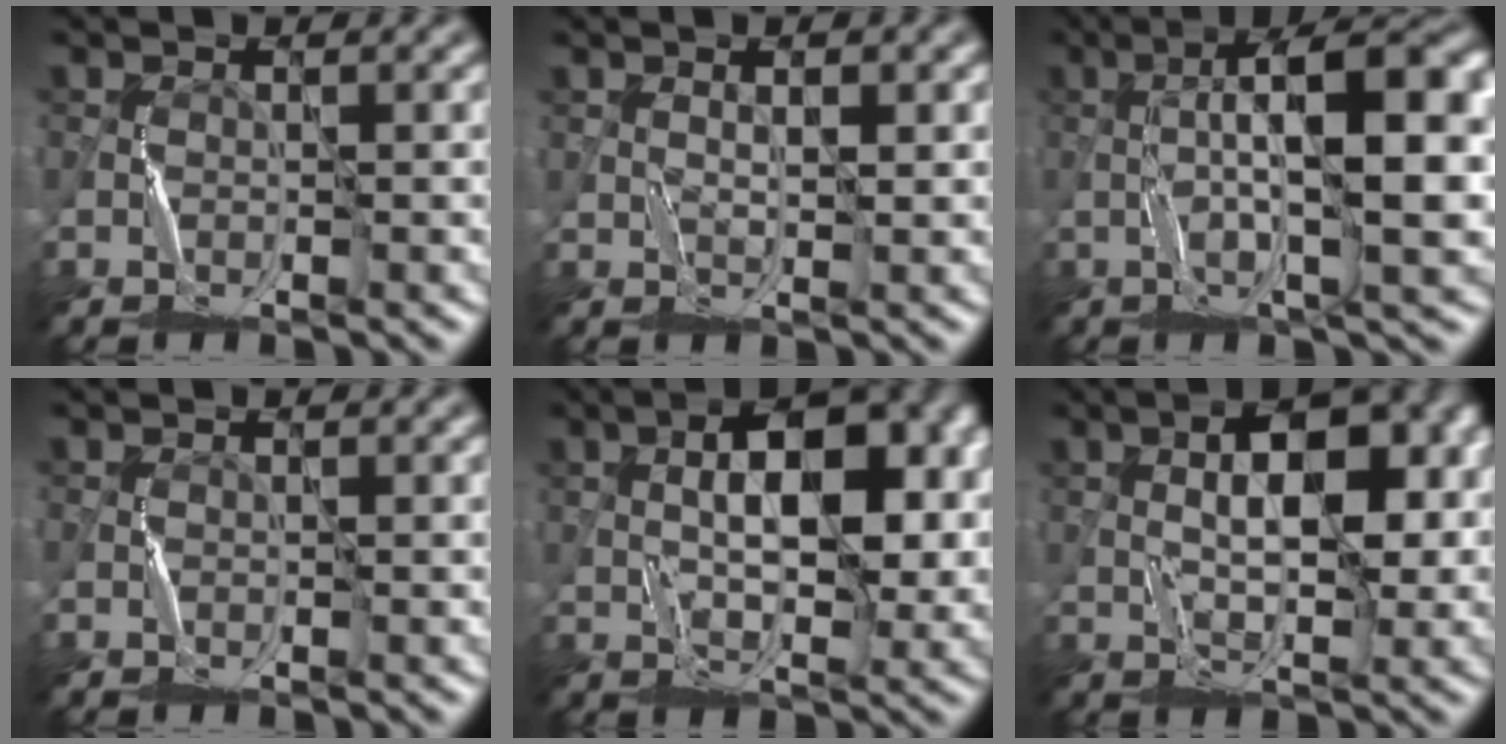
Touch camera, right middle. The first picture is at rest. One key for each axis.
{"total": 1.5, "fx": 0.9, "fy": 0.2, "fz": 1.1, "tx": -0.014, "ty": 0.001, "tz": 0.017}
{"total": 13.4, "fx": 0.1, "fy": 3.5, "fz": 12.9, "tx": -0.196, "ty": 0.024, "tz": 0.005}
{"total": 0.0}
{"total": 8.5, "fx": 1.6, "fy": 3.6, "fz": 7.5, "tx": -0.105, "ty": 0.013, "tz": 0.023}
{"total": 7.4, "fx": 1.6, "fy": 2.9, "fz": 6.7, "tx": -0.099, "ty": 0.011, "tz": 0.023}